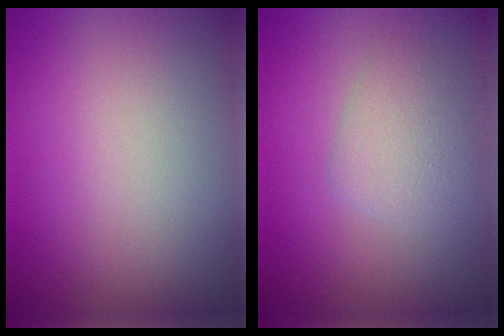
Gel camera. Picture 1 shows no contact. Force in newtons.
{"total": 2.6, "press": 2.6, "slide": 0.1}